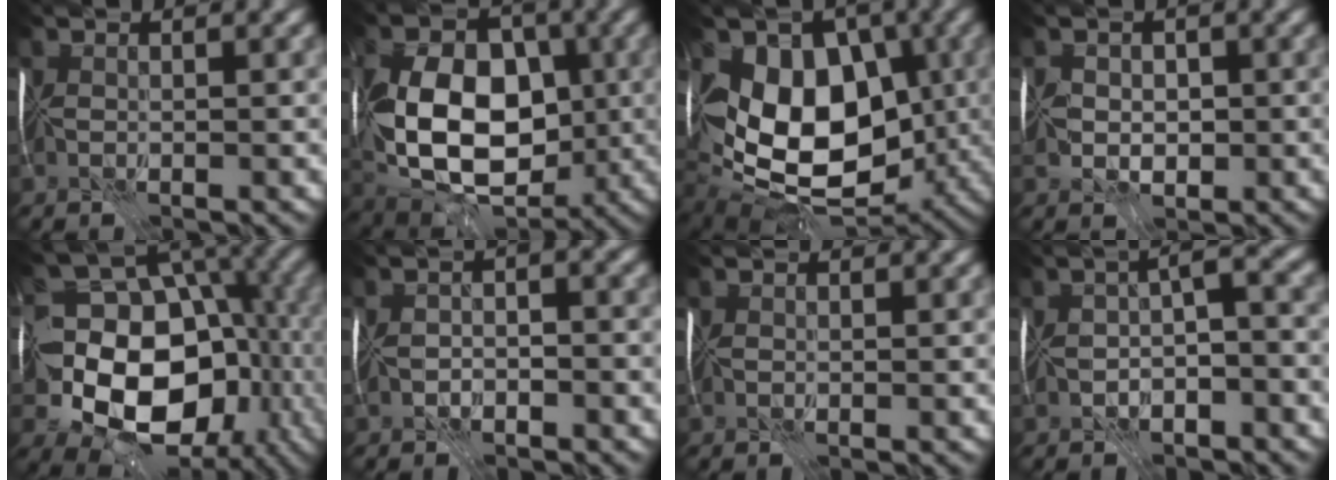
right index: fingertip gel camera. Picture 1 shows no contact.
{"total": 12.9, "force": [-1.0, 8.7, 9.4], "torque": [-0.165, -0.020, -0.012]}
{"total": 13.3, "force": [0.4, 9.1, 9.8], "torque": [-0.133, -0.014, 0.005]}
{"total": 2.0, "force": [-0.4, 1.8, 0.9], "torque": [-0.014, -0.004, -0.011]}
{"total": 15.2, "force": [-3.0, 11.3, 9.7], "torque": [-0.142, -0.017, -0.047]}
{"total": 1.9, "force": [-1.6, 0.5, 0.9], "torque": [-0.013, -0.002, -0.033]}
{"total": 0.0}
{"total": 3.9, "force": [-1.6, 1.3, 3.3], "torque": [-0.055, 0.004, -0.037]}